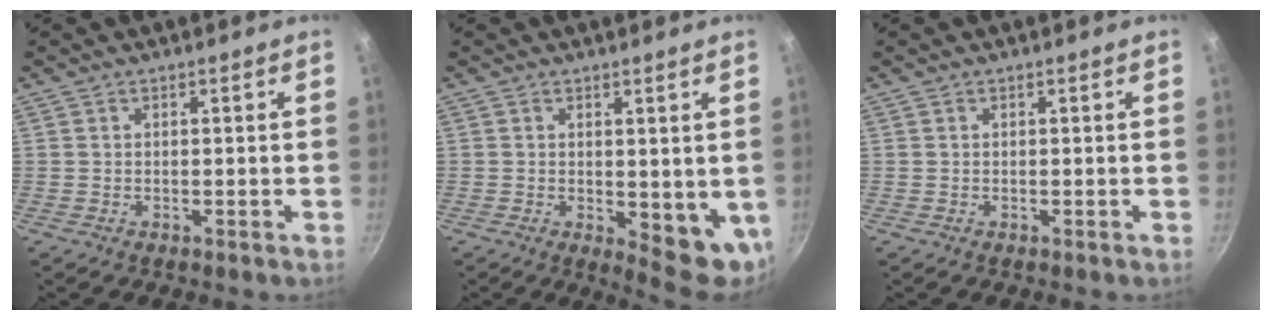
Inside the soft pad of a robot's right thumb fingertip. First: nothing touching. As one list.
[{"total": 8.7, "force": [0.1, 3.8, 7.8], "torque": [-0.082, -0.018, 0.010]}, {"total": 0.0}]